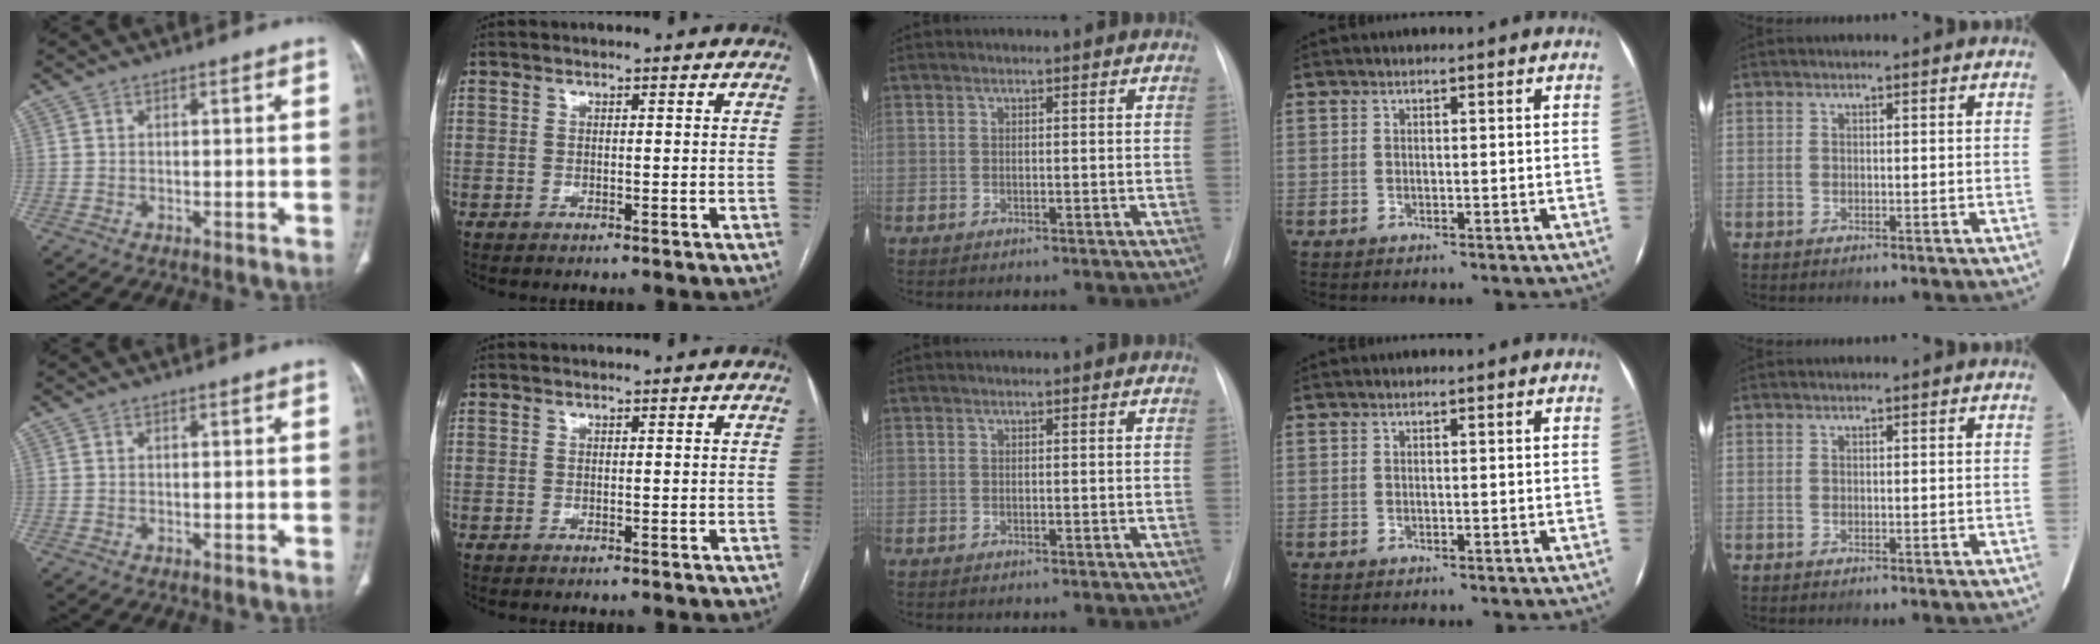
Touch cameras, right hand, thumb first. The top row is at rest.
{}